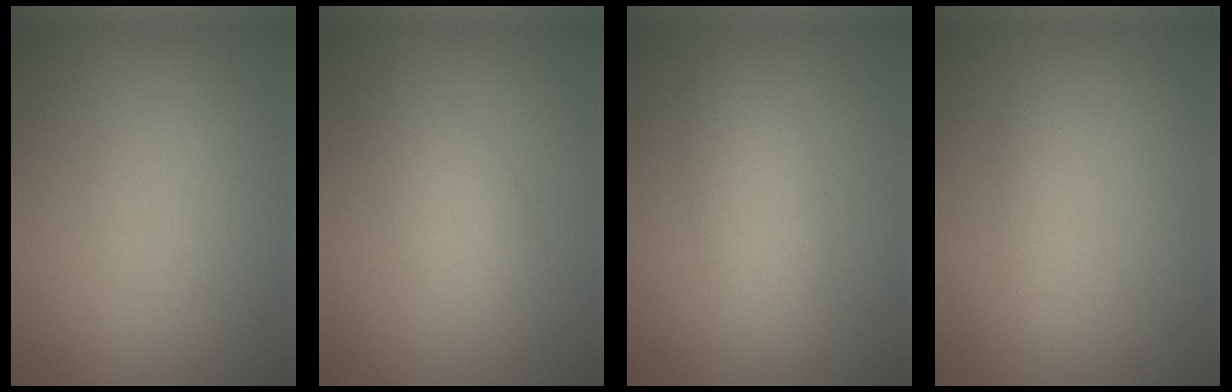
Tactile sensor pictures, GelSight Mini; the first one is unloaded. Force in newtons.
{"total": 3.0, "press": 3.0, "slide": 0.1}
{"total": 3.5, "press": 3.5, "slide": 0.1}
{"total": 1.6, "press": 1.6, "slide": 0.1}